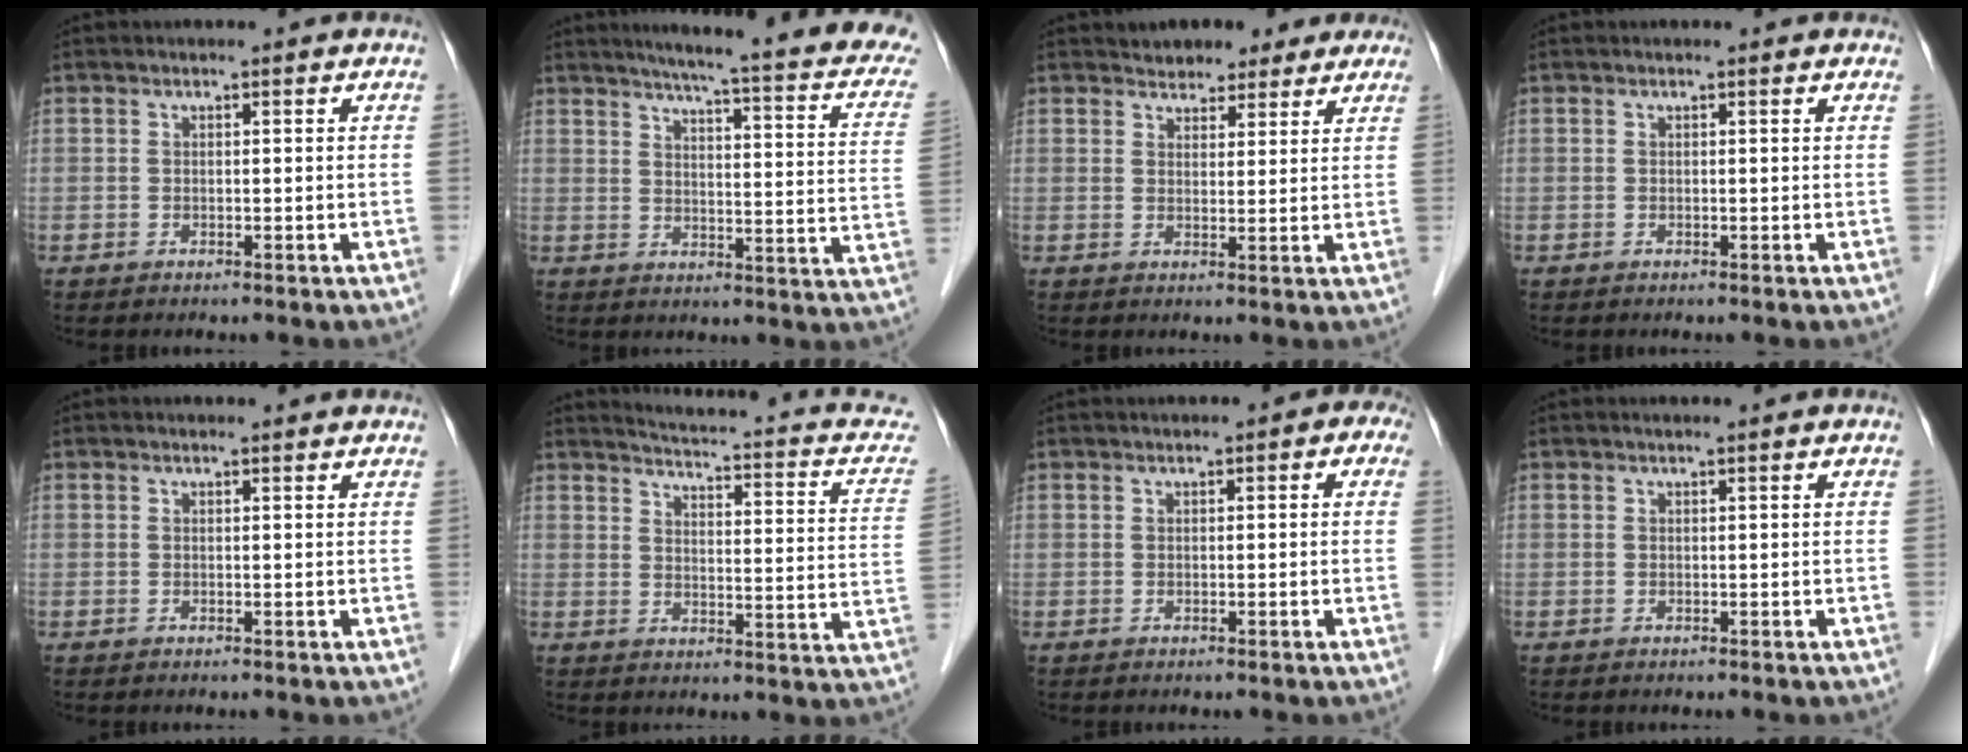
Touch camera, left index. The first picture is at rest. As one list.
[{"total": 21.4, "force": [17.4, 1.7, 12.3], "torque": [-0.158, -0.030, 0.192]}, {"total": 6.8, "force": [5.6, 3.5, 1.7], "torque": [-0.009, 0.015, 0.068]}, {"total": 1.0, "force": [0.8, 0.3, 0.4], "torque": [-0.009, 0.007, 0.005]}, {"total": 2.4, "force": [2.3, 0.3, 0.5], "torque": [-0.013, 0.008, 0.021]}, {"total": 14.7, "force": [12.1, 3.4, 7.6], "torque": [-0.094, -0.024, 0.116]}, {"total": 2.8, "force": [1.0, 1.0, 2.4], "torque": [-0.021, 0.016, 0.007]}, {"total": 0.9, "force": [0.7, -0.1, 0.4], "torque": [-0.007, 0.008, 0.013]}]